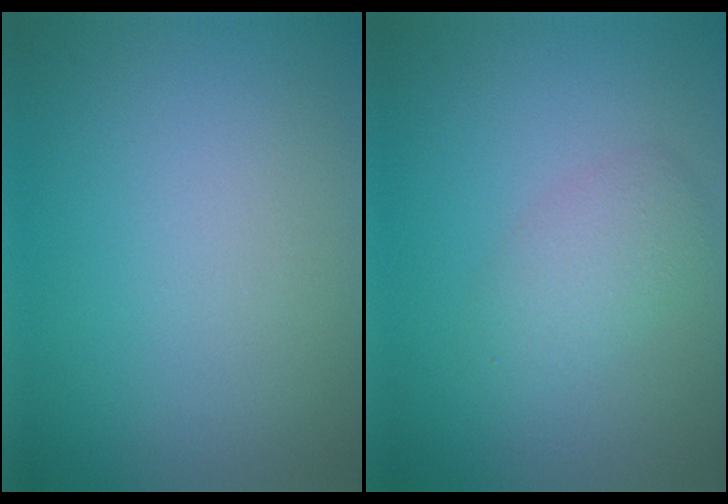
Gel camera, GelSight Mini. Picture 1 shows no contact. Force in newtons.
{"total": 2.5, "press": 2.5, "slide": 0.1}